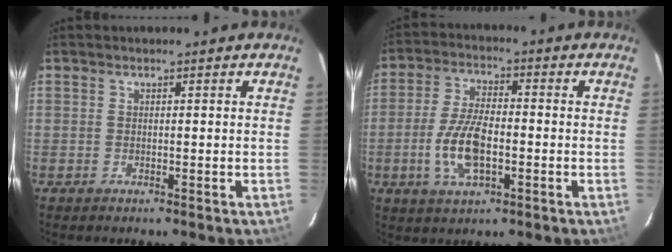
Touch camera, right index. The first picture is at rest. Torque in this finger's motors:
{"motor_torque": [1.45, -0.35, 0.51, 0.17]}